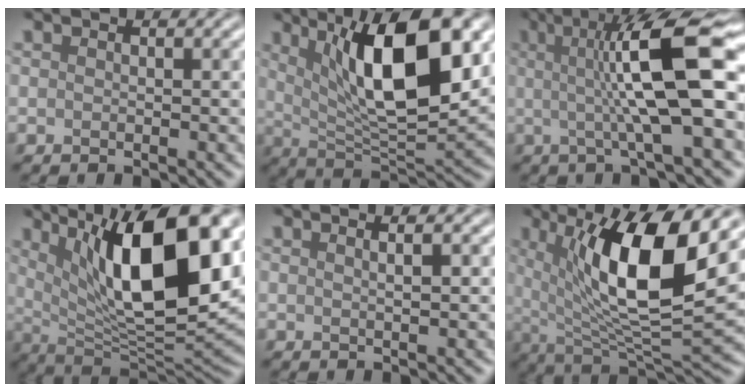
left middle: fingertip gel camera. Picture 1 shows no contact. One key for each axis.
{"total": 11.3, "fx": 4.0, "fy": 3.7, "fz": 10.0, "tx": -0.158, "ty": -0.008, "tz": 0.069}
{"total": 10.8, "fx": 1.2, "fy": 2.2, "fz": 10.5, "tx": -0.150, "ty": 0.005, "tz": 0.017}
{"total": 14.1, "fx": 4.5, "fy": 5.1, "fz": 12.4, "tx": -0.176, "ty": -0.007, "tz": 0.072}
{"total": 1.3, "fx": 0.4, "fy": 0.4, "fz": 1.2, "tx": -0.014, "ty": 0.004, "tz": 0.002}
{"total": 11.3, "fx": 3.5, "fy": 3.2, "fz": 10.2, "tx": -0.161, "ty": -0.014, "tz": 0.068}